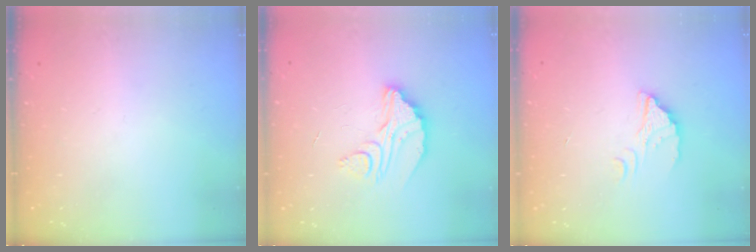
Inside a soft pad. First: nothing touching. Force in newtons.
{"total": 11.3, "press": 11.2, "slide": 0.7}
{"total": 2.1, "press": 2.1, "slide": 0.2}